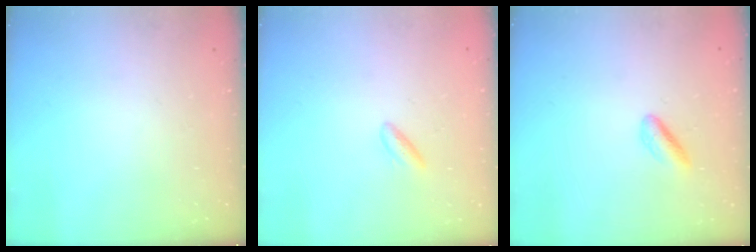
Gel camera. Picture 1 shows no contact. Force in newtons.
{"total": 2.8, "press": 2.6, "slide": 1.3}
{"total": 2.4, "press": 2.2, "slide": 1.0}